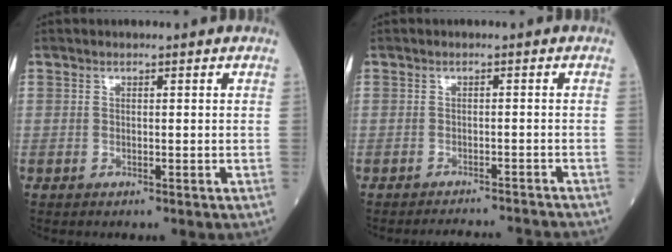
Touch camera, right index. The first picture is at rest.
{"total": 6.8, "force": [-6.7, 0.0, 0.7], "torque": [-0.007, -0.004, -0.083]}